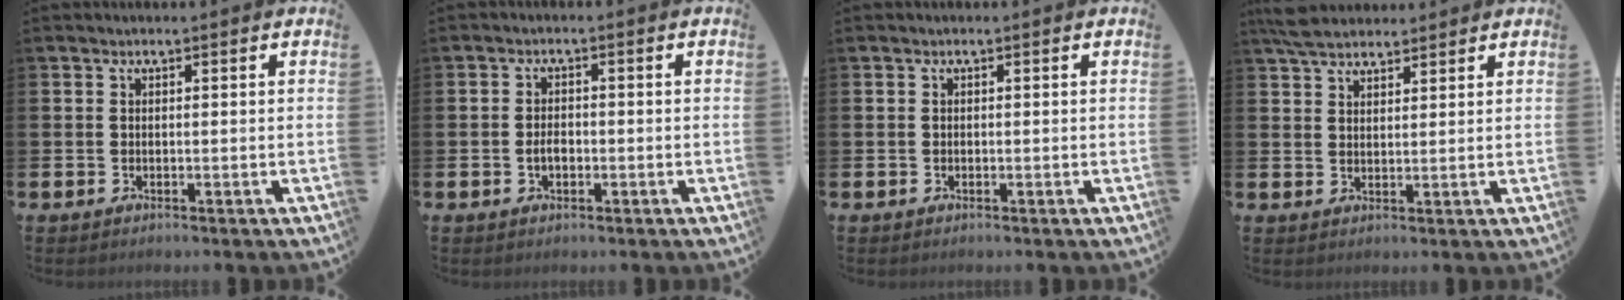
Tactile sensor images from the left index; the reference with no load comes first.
{"total": 2.1, "force": [-0.5, 1.3, 1.5], "torque": [-0.020, 0.001, -0.013]}
{"total": 0.0}
{"total": 4.3, "force": [4.0, 1.2, 1.0], "torque": [-0.027, -0.008, 0.076]}